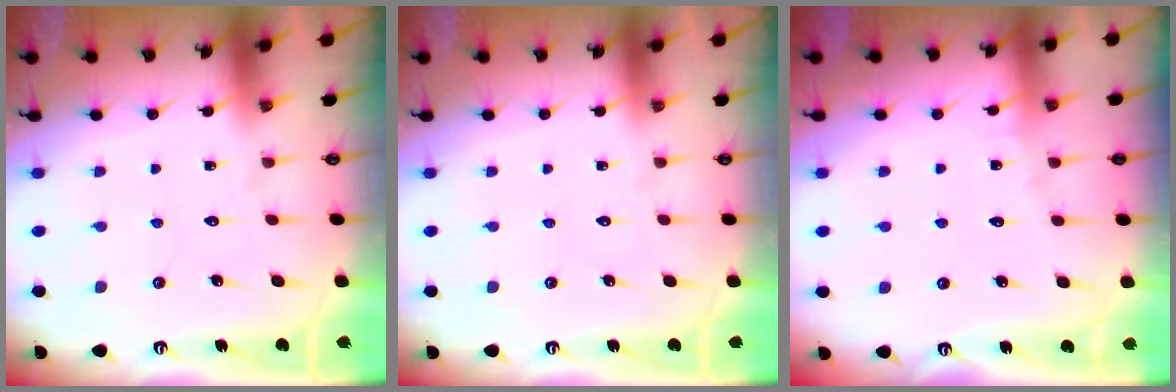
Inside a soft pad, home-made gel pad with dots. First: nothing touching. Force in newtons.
{"total": 0.0}
{"total": 3.6, "press": 3.5, "slide": 0.3}